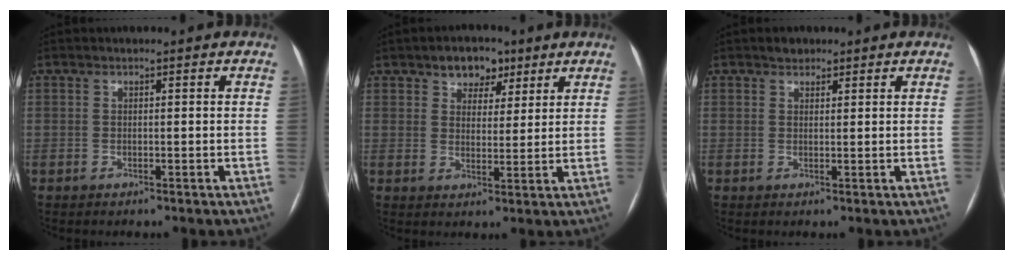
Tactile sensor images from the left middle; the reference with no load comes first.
{"total": 5.6, "force": [3.5, 3.6, 2.4], "torque": [-0.028, 0.012, 0.055]}
{"total": 1.7, "force": [1.3, 1.0, 0.5], "torque": [-0.008, 0.004, 0.018]}